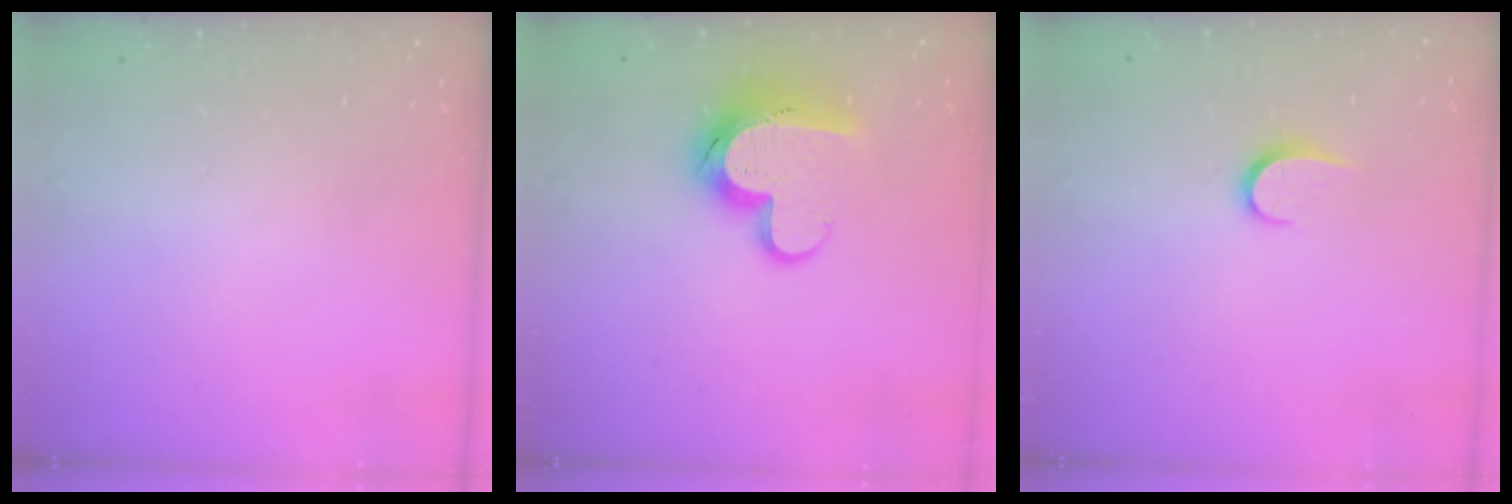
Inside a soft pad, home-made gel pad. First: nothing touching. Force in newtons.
{"total": 13.1, "press": 13.0, "slide": 1.3}
{"total": 5.0, "press": 5.0, "slide": 0.5}